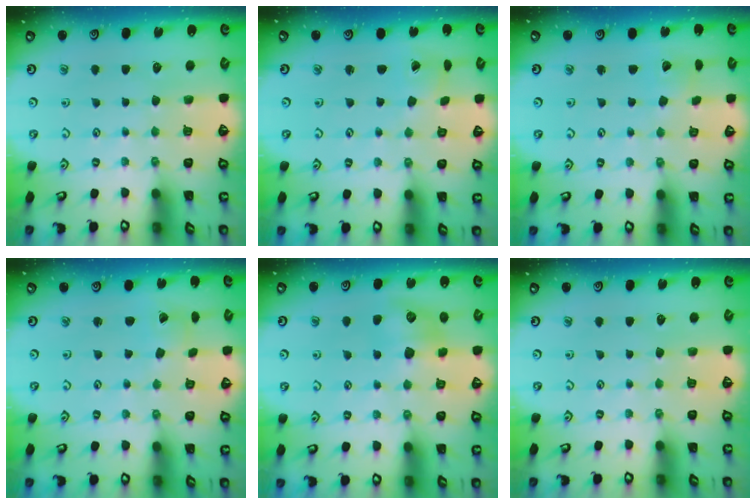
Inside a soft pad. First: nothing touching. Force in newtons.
{"total": 1.7, "press": 1.7, "slide": 0.2}
{"total": 4.2, "press": 4.1, "slide": 0.3}
{"total": 2.8, "press": 2.8, "slide": 0.1}
{"total": 9.5, "press": 9.5, "slide": 0.4}
{"total": 0.0}